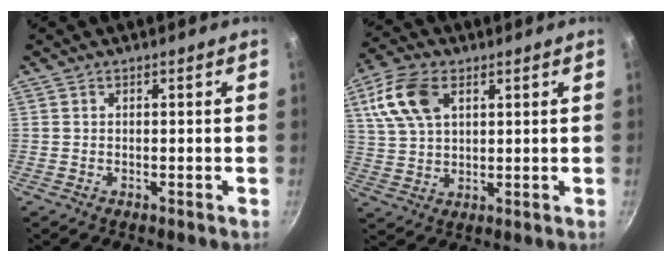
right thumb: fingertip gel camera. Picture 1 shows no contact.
{"total": 11.0, "force": [4.3, 6.6, 7.7], "torque": [-0.148, 0.003, 0.083]}